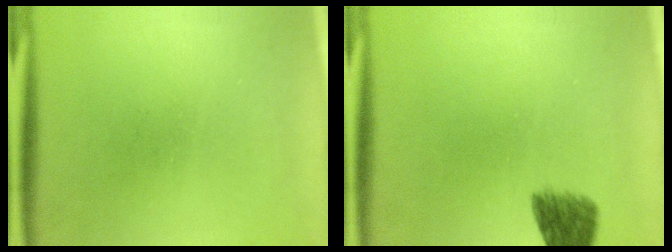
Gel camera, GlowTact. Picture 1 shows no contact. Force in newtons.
{"total": 4.7}